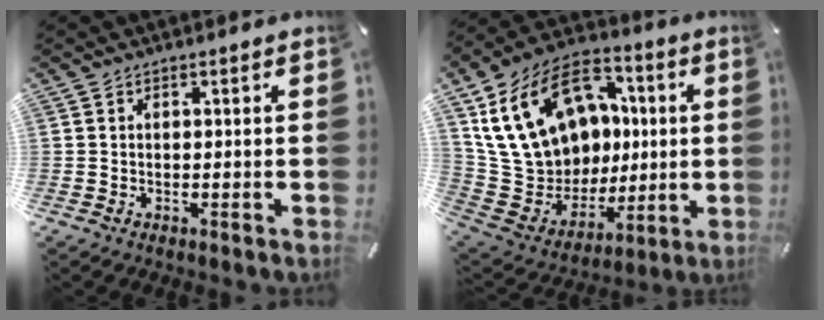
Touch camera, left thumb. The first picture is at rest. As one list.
[{"total": 22.8, "force": [6.7, 18.1, 12.1], "torque": [-0.234, -0.035, 0.153]}]